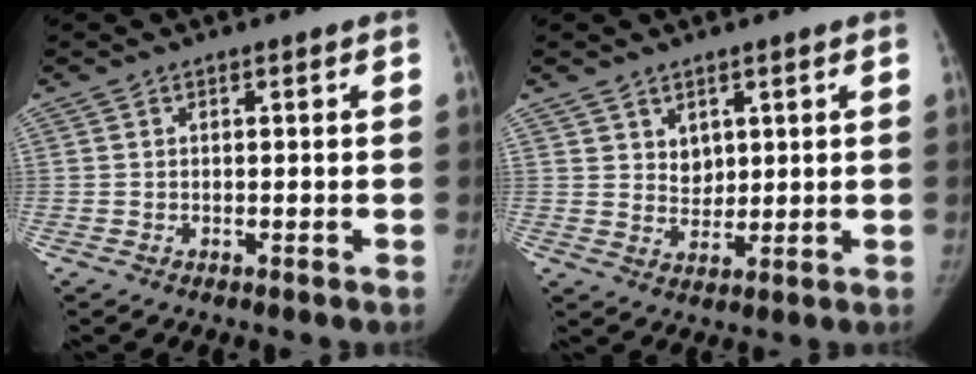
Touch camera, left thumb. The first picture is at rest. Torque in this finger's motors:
{"motor_torque": [-0.01, 0.02, 0.20, -0.17, -0.02]}